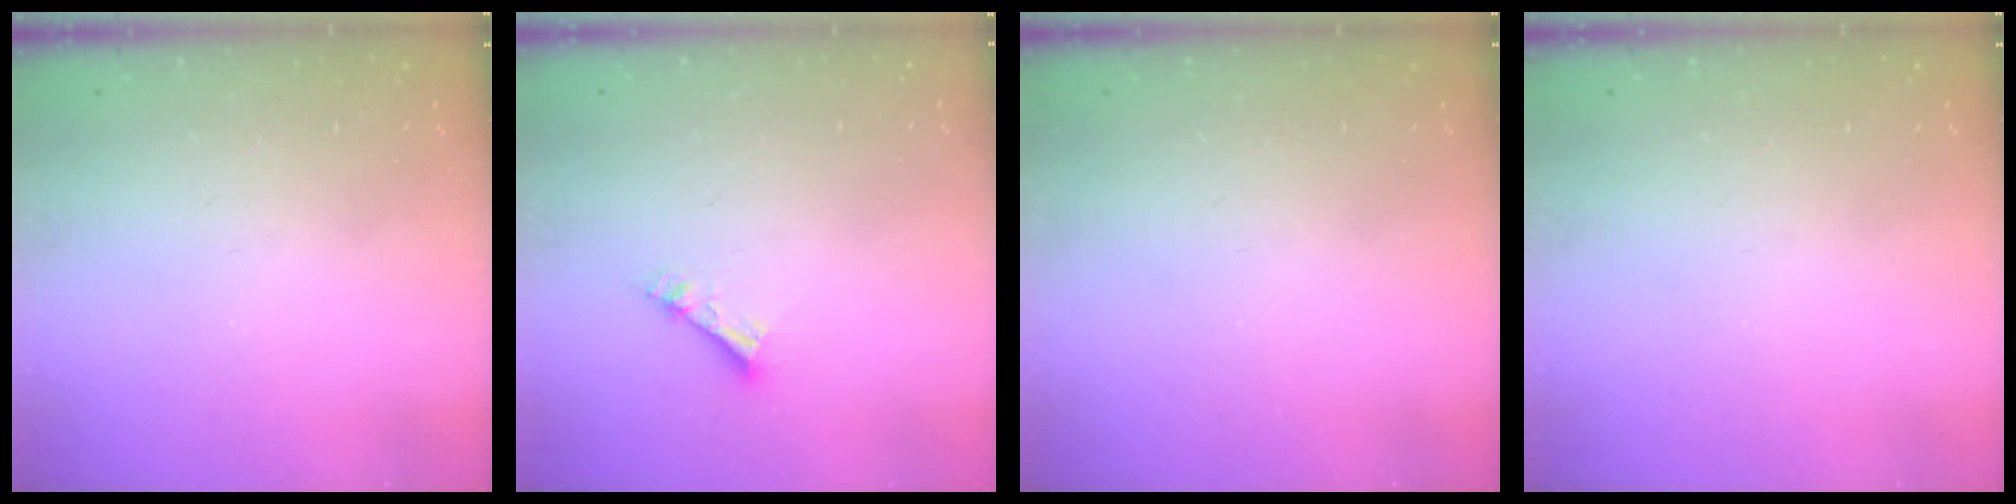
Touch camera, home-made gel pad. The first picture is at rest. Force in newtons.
{"total": 4.6, "press": 4.6, "slide": 0.3}
{"total": 0.0}
{"total": 0.0}